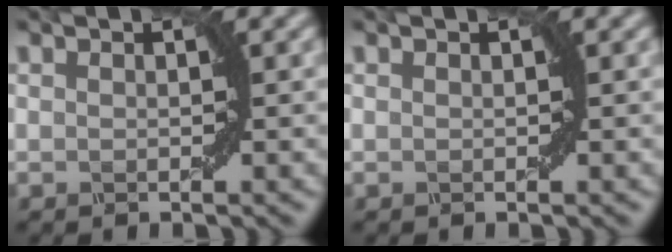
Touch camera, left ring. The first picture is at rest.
{"total": 0.0}